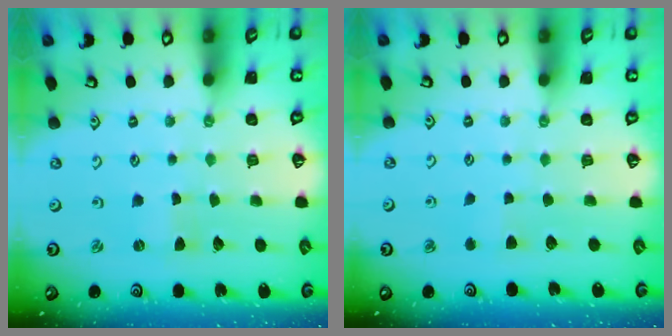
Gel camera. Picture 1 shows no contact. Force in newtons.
{"total": 2.7, "press": 2.7, "slide": 0.4}